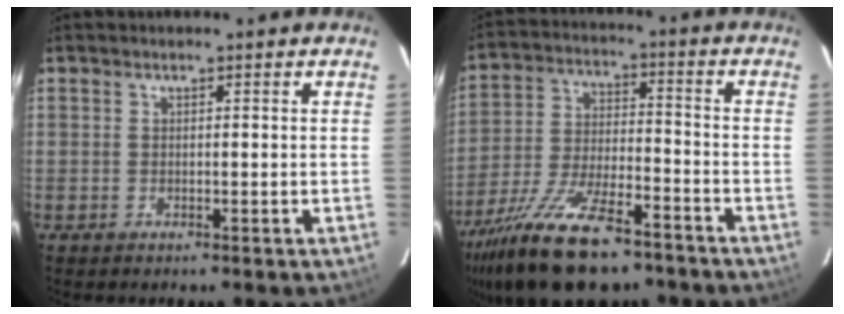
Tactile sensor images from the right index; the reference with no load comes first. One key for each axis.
{"total": 19.7, "fx": -14.2, "fy": 6.8, "fz": 11.8, "tx": -0.237, "ty": -0.038, "tz": -0.240}